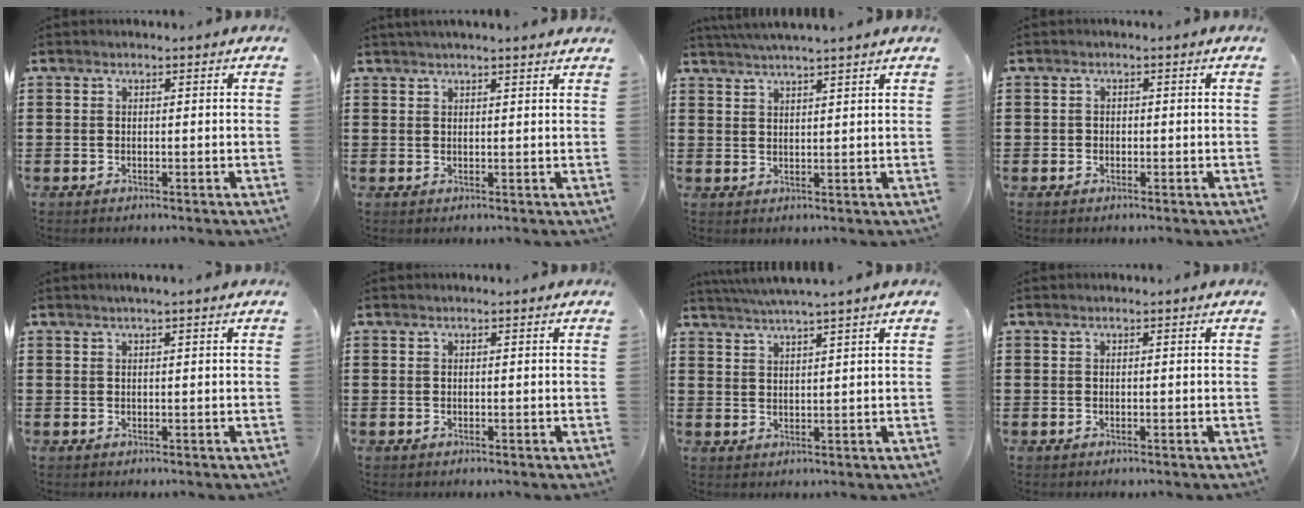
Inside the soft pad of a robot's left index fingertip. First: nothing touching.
{"total": 1.8, "force": [1.6, -0.2, 0.6], "torque": [-0.015, 0.002, 0.031]}
{"total": 2.8, "force": [2.5, -1.0, 0.3], "torque": [-0.012, -0.006, 0.047]}
{"total": 0.8, "force": [-0.2, 0.7, 0.2], "torque": [-0.006, 0.003, -0.006]}
{"total": 0.8, "force": [0.4, -0.1, 0.7], "torque": [-0.012, -0.001, 0.008]}
{"total": 0.0}
{"total": 2.7, "force": [2.4, -1.1, 0.6], "torque": [-0.018, -0.010, 0.043]}
{"total": 0.0}